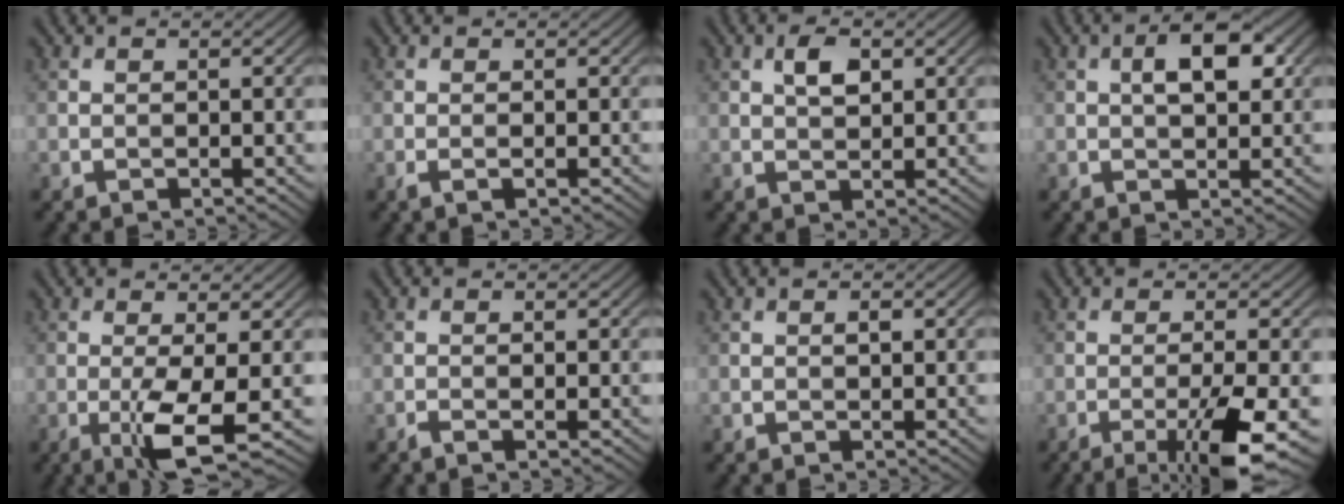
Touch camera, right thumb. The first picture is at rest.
{"total": 1.0, "force": [-0.4, 0.1, 0.9], "torque": [-0.022, -0.001, -0.009]}
{"total": 3.0, "force": [1.1, 1.5, 2.4], "torque": [-0.048, 0.003, 0.019]}
{"total": 5.4, "force": [1.3, 2.5, 4.6], "torque": [-0.076, 0.007, 0.018]}
{"total": 5.7, "force": [-1.6, 0.7, 5.4], "torque": [-0.105, 0.002, -0.030]}
{"total": 0.8, "force": [-0.5, 0.0, 0.7], "torque": [-0.015, 0.002, -0.011]}
{"total": 0.6, "force": [0.1, 0.2, 0.5], "torque": [-0.007, 0.000, 0.001]}
{"total": 8.2, "force": [-3.8, 1.2, 7.2], "torque": [-0.109, 0.000, -0.060]}